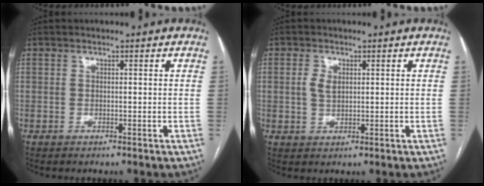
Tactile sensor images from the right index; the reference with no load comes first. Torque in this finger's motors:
{"motor_torque": [0.02, -0.03, -0.04, 0.01]}